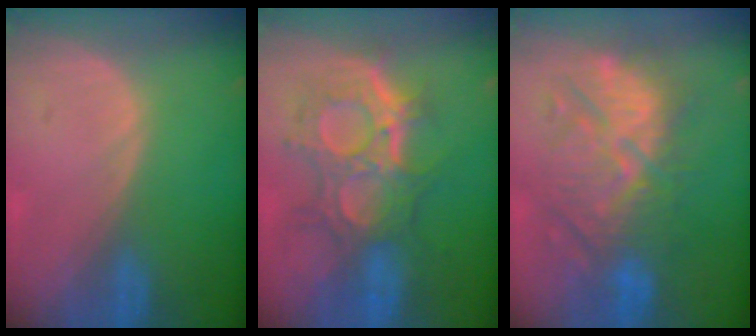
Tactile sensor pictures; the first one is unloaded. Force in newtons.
{"total": 10.3, "press": 9.8, "slide": 3.3}
{"total": 11.0, "press": 10.9, "slide": 1.8}